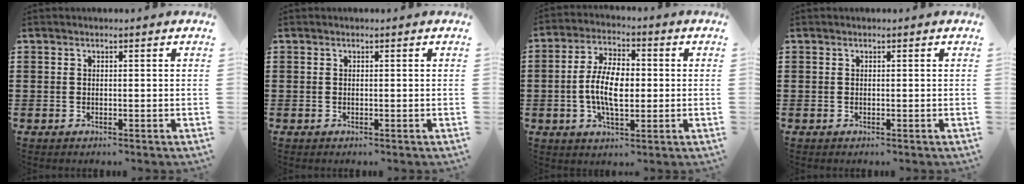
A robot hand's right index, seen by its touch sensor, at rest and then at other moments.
{"total": 0.0}
{"total": 7.9, "force": [-0.7, 3.9, 6.8], "torque": [-0.151, 0.003, -0.020]}
{"total": 0.0}